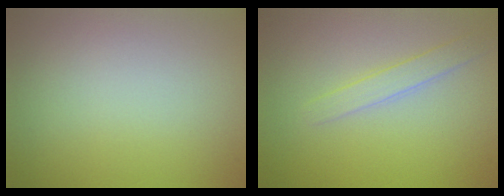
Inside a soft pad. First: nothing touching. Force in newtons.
{"total": 1.8, "press": 1.8, "slide": 0.0}